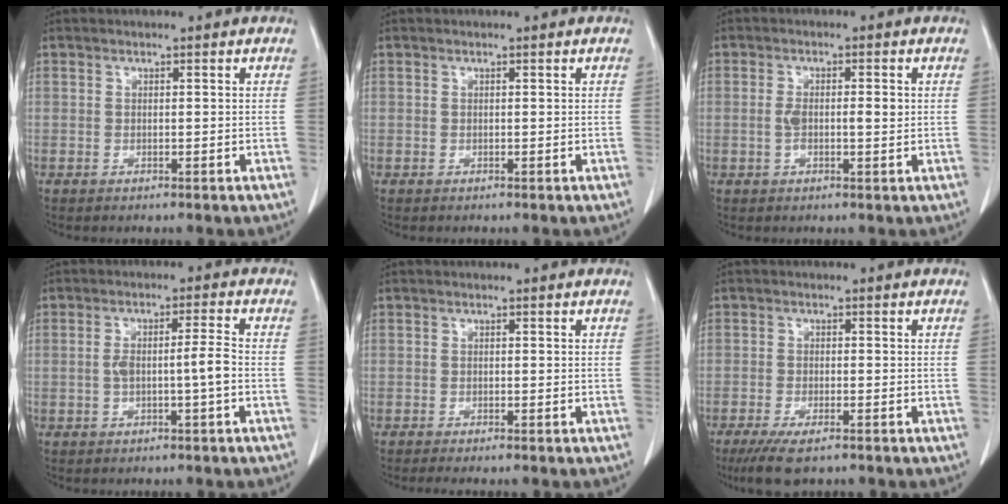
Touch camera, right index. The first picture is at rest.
{"total": 0.0}
{"total": 4.1, "force": [0.0, 1.2, 3.9], "torque": [-0.077, 0.008, 0.002]}
{"total": 4.8, "force": [-1.0, 0.0, 4.7], "torque": [-0.089, 0.013, -0.012]}
{"total": 2.2, "force": [-2.0, 0.0, 1.1], "torque": [-0.014, -0.004, -0.027]}
{"total": 5.3, "force": [-3.8, 1.3, 3.5], "torque": [-0.057, -0.012, -0.059]}